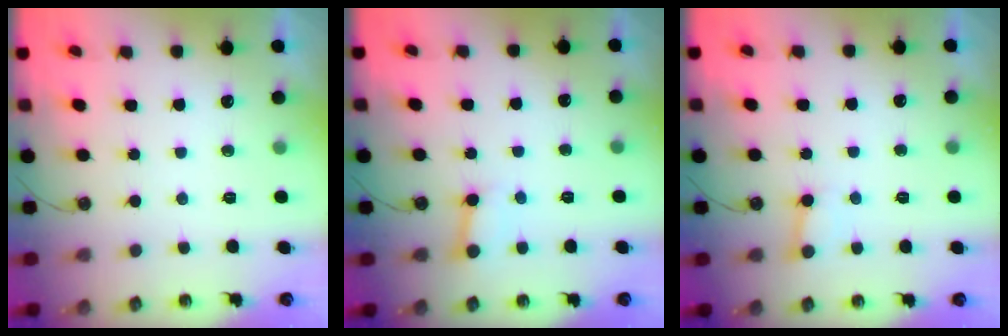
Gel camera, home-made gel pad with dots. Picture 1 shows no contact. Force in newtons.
{"total": 3.3, "press": 3.3, "slide": 0.2}
{"total": 4.8, "press": 4.7, "slide": 0.4}